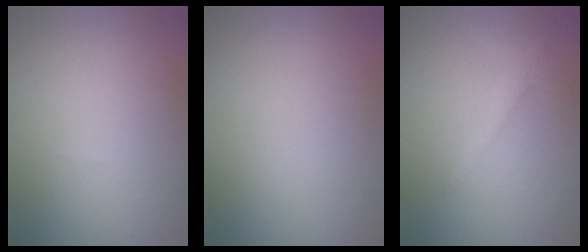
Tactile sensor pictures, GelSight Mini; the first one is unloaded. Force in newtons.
{"total": 0.0}
{"total": 1.7, "press": 1.7, "slide": 0.1}